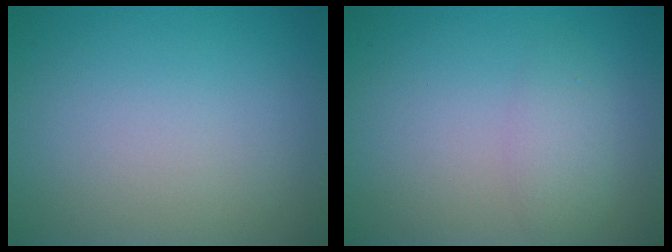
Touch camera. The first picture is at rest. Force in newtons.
{"total": 1.9, "press": 1.9, "slide": 0.1}